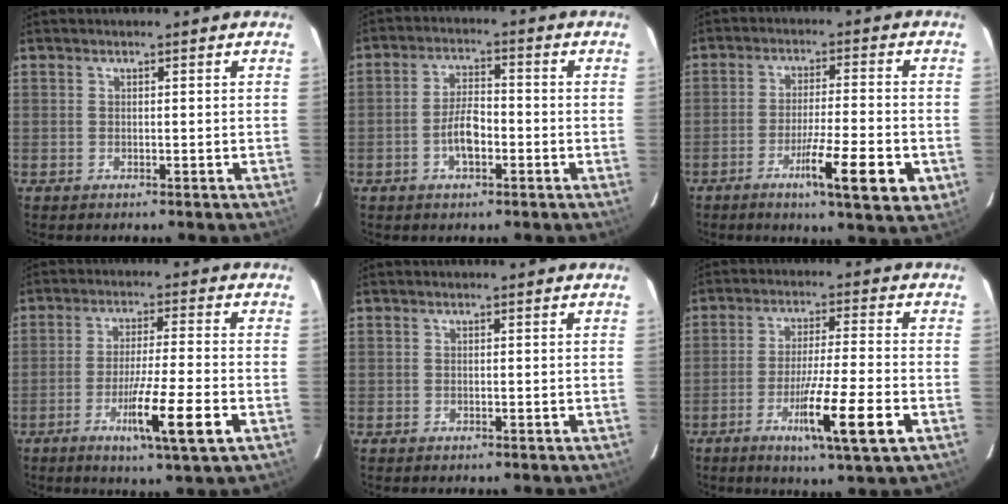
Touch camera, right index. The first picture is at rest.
{"total": 5.2, "force": [-1.8, 1.9, 4.5], "torque": [-0.093, 0.010, -0.033]}
{"total": 10.6, "force": [-4.3, 0.6, 9.6], "torque": [-0.146, -0.016, -0.065]}
{"total": 10.2, "force": [-4.1, -0.5, 9.3], "torque": [-0.157, -0.022, -0.069]}
{"total": 0.0}
{"total": 11.2, "force": [-4.6, -0.5, 10.3], "torque": [-0.176, -0.022, -0.077]}